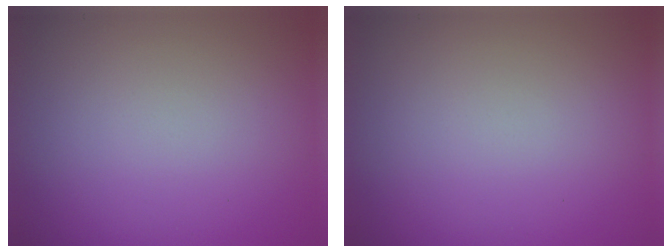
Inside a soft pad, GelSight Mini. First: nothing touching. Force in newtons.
{"total": 0.0}